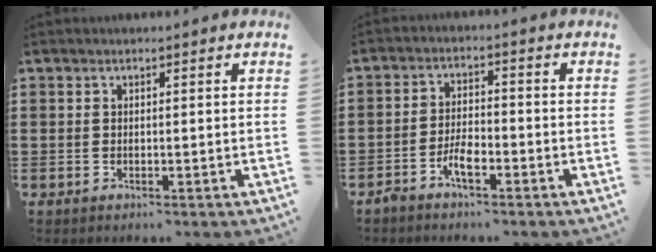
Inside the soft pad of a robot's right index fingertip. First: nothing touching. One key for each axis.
{"total": 3.7, "fx": -2.4, "fy": 1.1, "fz": 2.6, "tx": -0.061, "ty": 0.003, "tz": -0.050}